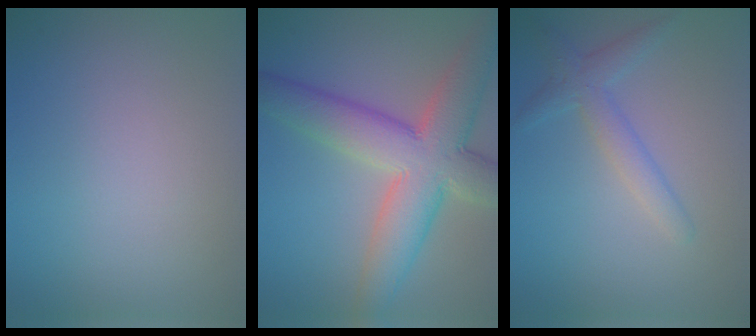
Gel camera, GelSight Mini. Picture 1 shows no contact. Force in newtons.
{"total": 9.4, "press": 9.4, "slide": 0.5}
{"total": 2.6, "press": 2.6, "slide": 0.1}